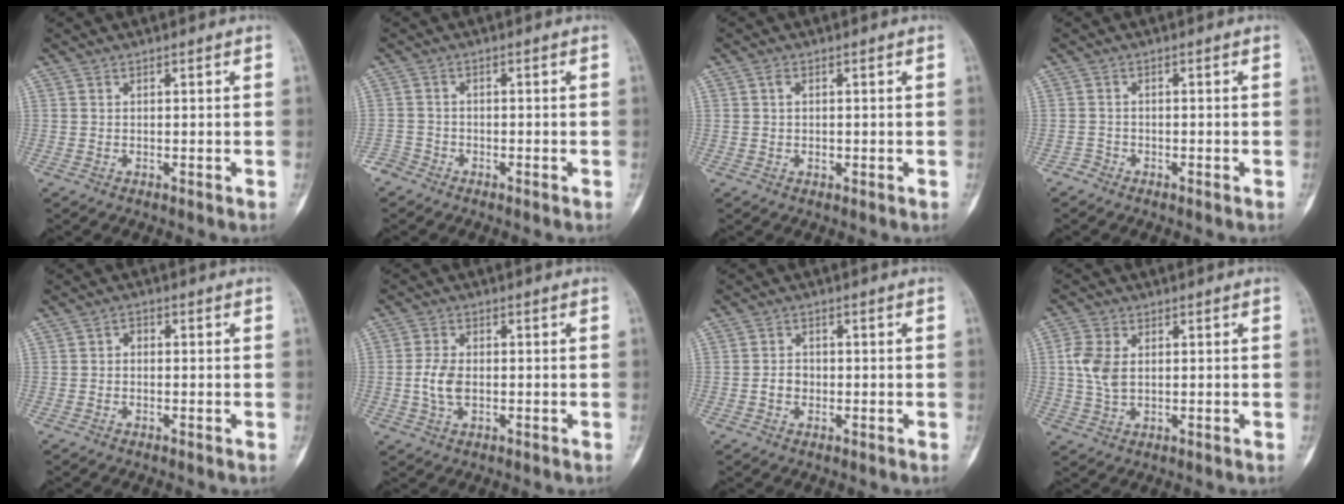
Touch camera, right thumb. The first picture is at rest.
{"total": 2.5, "force": [-2.1, 1.3, 0.2], "torque": [0.002, 0.004, -0.047]}
{"total": 1.8, "force": [0.2, 1.3, 1.2], "torque": [-0.018, 0.001, 0.002]}
{"total": 1.3, "force": [-1.0, 0.7, -0.2], "torque": [0.008, 0.002, -0.027]}
{"total": 1.4, "force": [-0.2, 1.0, 1.0], "torque": [-0.005, 0.006, -0.009]}
{"total": 4.9, "force": [-0.6, 2.9, 3.8], "torque": [-0.081, 0.005, -0.013]}
{"total": 2.6, "force": [-0.5, 2.1, 1.4], "torque": [-0.013, 0.009, -0.013]}
{"total": 6.0, "force": [0.8, 3.8, 4.5], "torque": [-0.098, 0.004, 0.015]}